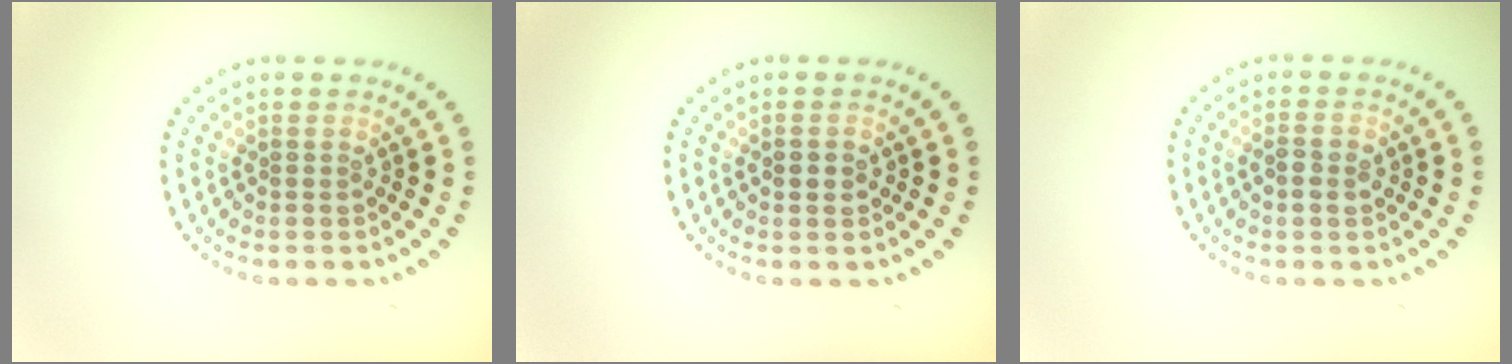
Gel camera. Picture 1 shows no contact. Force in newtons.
{"total": 1.8, "press": 1.8, "slide": 0.1}
{"total": 1.8, "press": 1.8, "slide": 0.2}